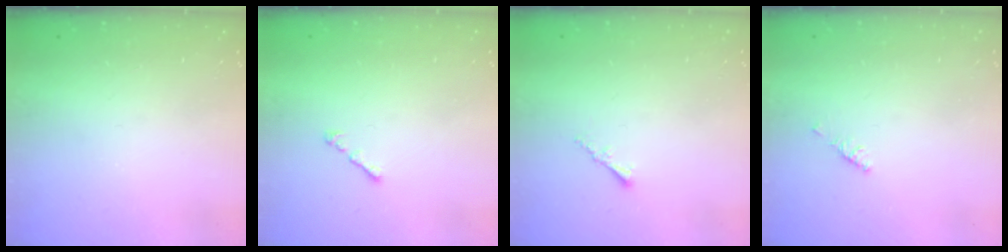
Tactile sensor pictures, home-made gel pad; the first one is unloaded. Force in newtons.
{"total": 1.0, "press": 0.9, "slide": 0.5}
{"total": 1.5, "press": 1.5, "slide": 0.4}
{"total": 2.1, "press": 2.0, "slide": 0.6}